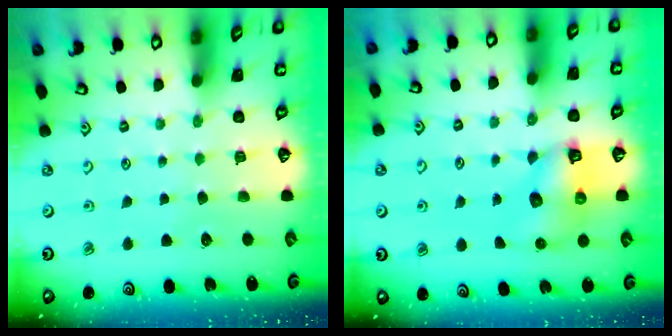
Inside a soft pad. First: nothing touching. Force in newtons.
{"total": 6.9, "press": 6.8, "slide": 0.8}